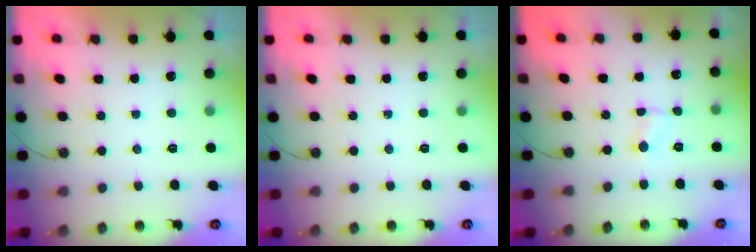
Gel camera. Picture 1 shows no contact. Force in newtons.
{"total": 0.0}
{"total": 1.4, "press": 1.3, "slide": 0.3}